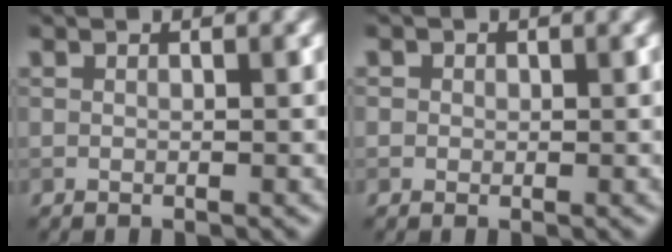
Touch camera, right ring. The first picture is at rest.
{"total": 1.0, "force": [0.3, 1.0, 0.3], "torque": [0.002, 0.001, -0.003]}